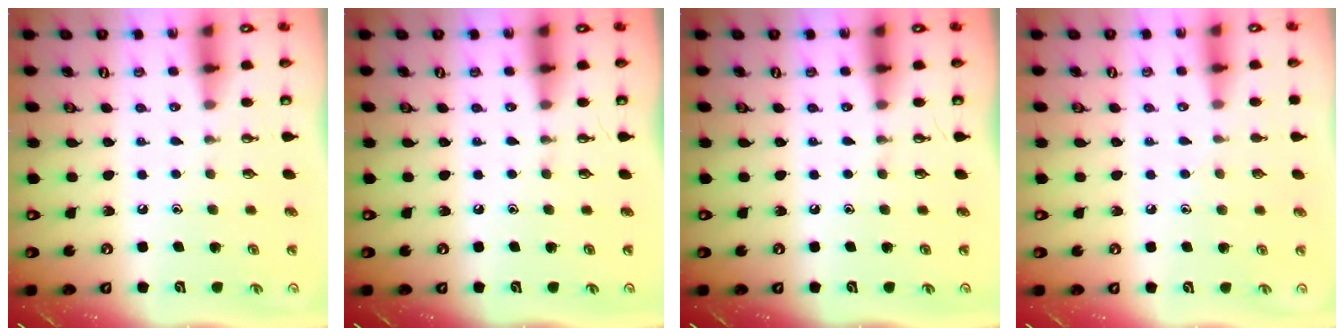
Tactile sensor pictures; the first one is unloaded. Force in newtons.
{"total": 0.0}
{"total": 0.0}
{"total": 4.0, "press": 4.0, "slide": 0.6}